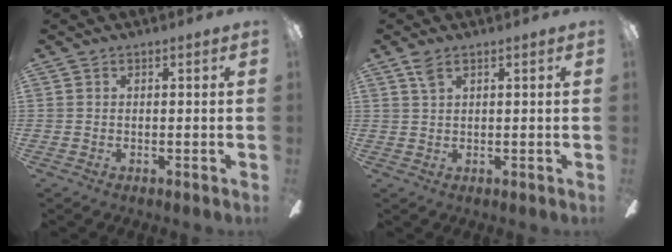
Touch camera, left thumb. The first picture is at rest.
{"total": 2.6, "force": [1.7, 0.9, 1.7], "torque": [-0.039, 0.002, 0.031]}